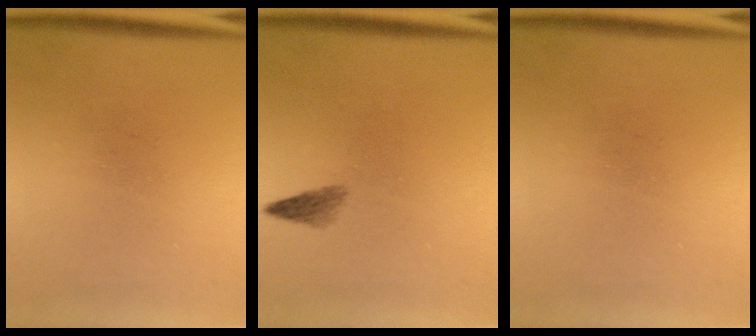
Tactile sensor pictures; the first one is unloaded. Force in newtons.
{"total": 1.5}
{"total": 0.0}